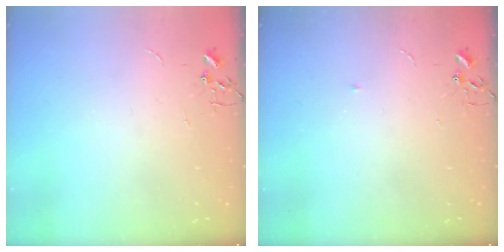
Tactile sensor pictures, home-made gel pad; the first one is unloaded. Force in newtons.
{"total": 3.0, "press": 3.0, "slide": 0.7}